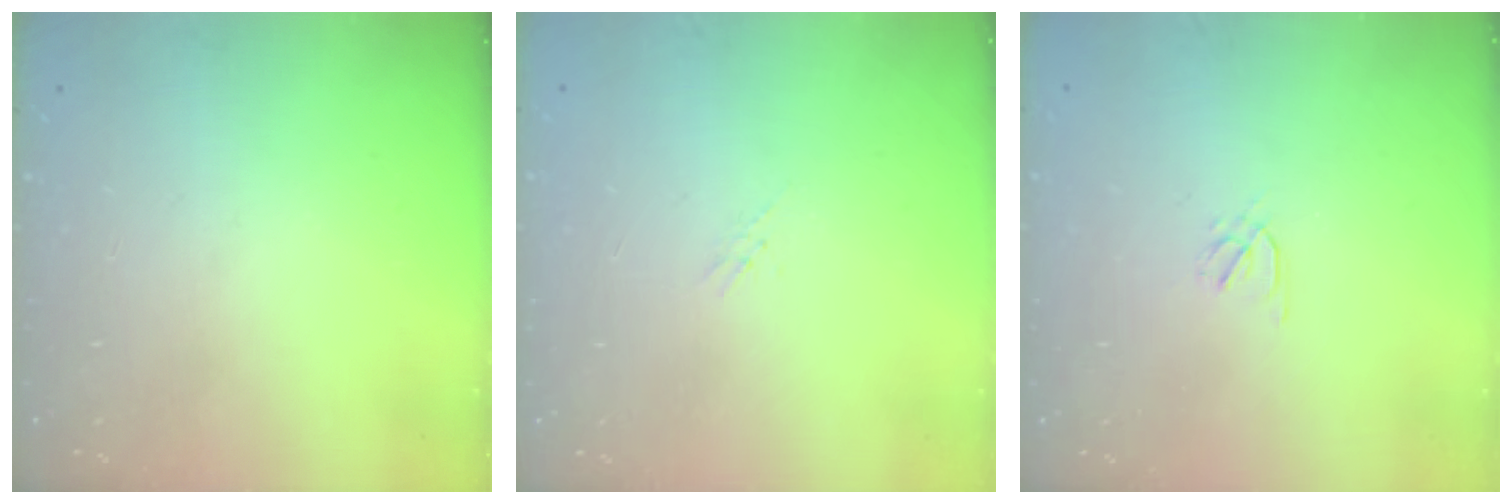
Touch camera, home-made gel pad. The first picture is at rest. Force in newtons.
{"total": 0.5, "press": 0.5, "slide": 0.2}
{"total": 1.7, "press": 1.6, "slide": 0.5}